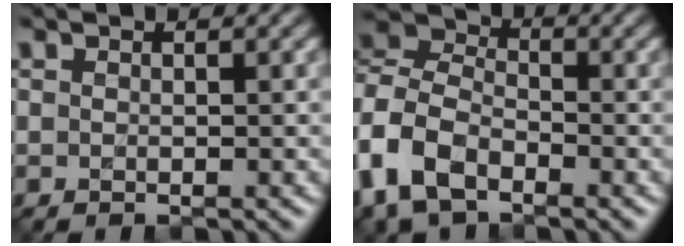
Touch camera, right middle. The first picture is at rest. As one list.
[{"total": 8.5, "force": [-4.5, 5.4, 4.9], "torque": [-0.116, -0.008, -0.106]}]